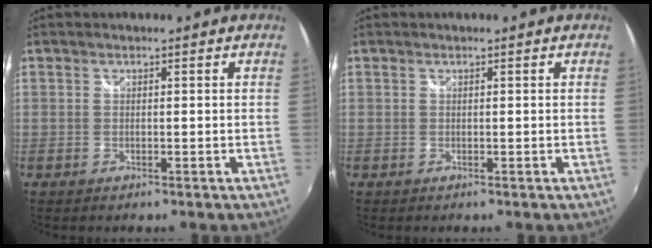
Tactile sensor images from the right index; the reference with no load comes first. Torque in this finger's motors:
{"motor_torque": [0.08, 0.06, 0.00, 0.00]}